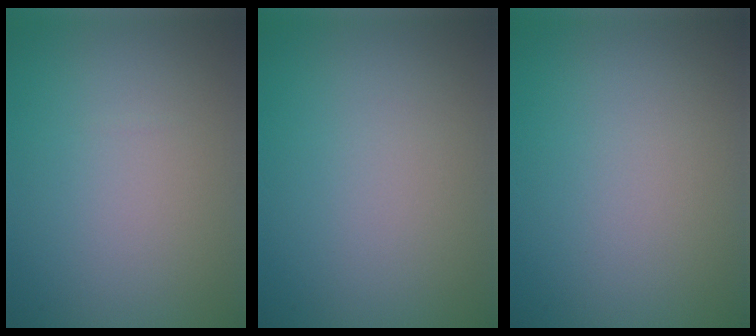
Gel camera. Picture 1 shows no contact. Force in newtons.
{"total": 0.0}
{"total": 0.0}